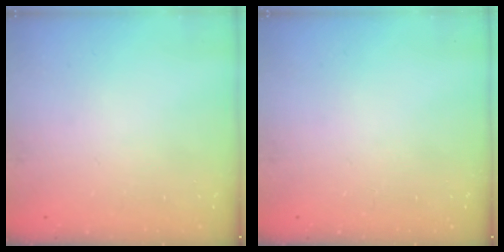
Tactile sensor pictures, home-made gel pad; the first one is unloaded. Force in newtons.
{"total": 0.0}